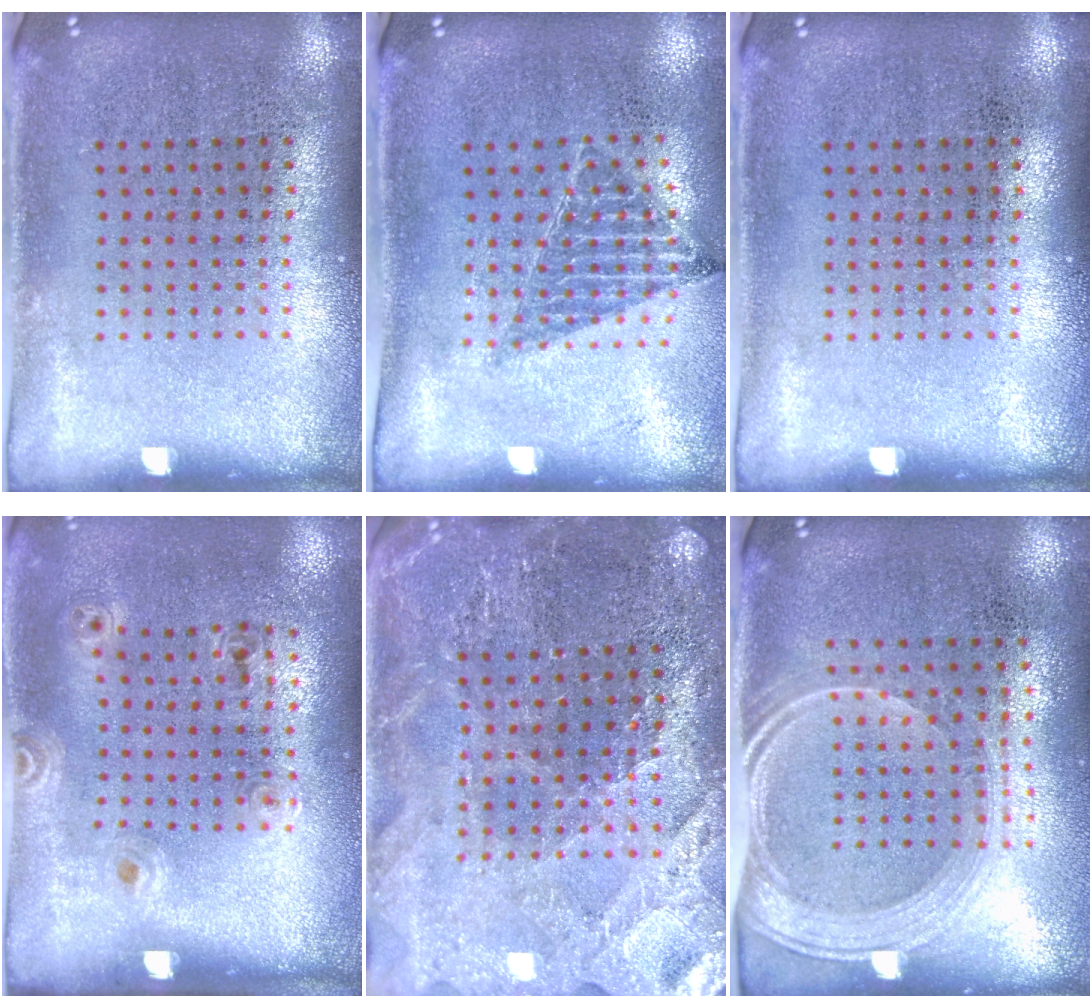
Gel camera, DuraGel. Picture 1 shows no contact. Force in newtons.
{"total": 0.9, "press": 0.9, "slide": 0.1}
{"total": 0.0}
{"total": 1.2, "press": 0.9, "slide": 0.8}
{"total": 2.8, "press": 2.8, "slide": 0.2}
{"total": 2.0, "press": 1.7, "slide": 1.1}